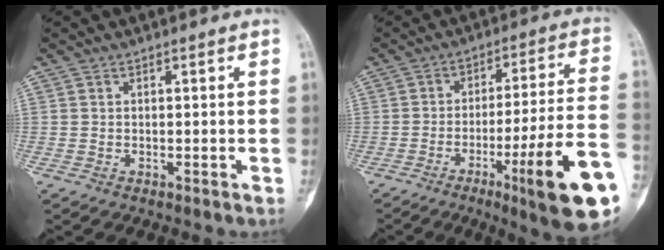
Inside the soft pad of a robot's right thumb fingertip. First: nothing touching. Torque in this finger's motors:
{"motor_torque": [2.64, 1.70, 1.40, -1.37, 0.40]}